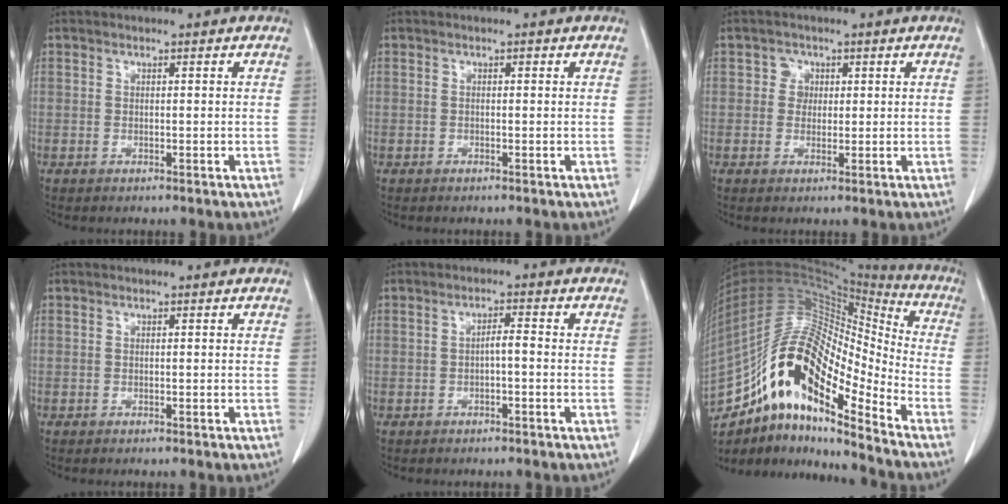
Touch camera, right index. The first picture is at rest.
{"total": 0.0}
{"total": 2.1, "force": [0.6, 2.0, 0.3], "torque": [0.003, 0.003, 0.007]}
{"total": 0.0}
{"total": 2.0, "force": [-0.5, 0.3, 1.9], "torque": [-0.030, 0.005, -0.009]}
{"total": 21.6, "force": [-13.8, 5.9, 15.6], "torque": [-0.314, 0.037, -0.242]}